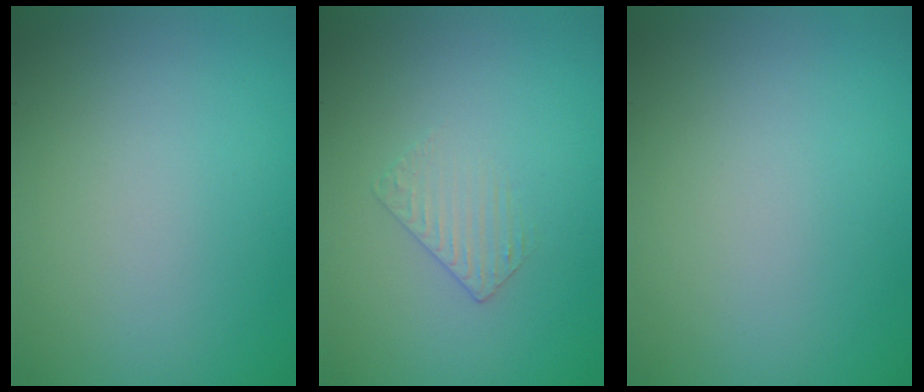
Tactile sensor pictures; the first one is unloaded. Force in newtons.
{"total": 1.0, "press": 0.3, "slide": 1.0}
{"total": 0.0}